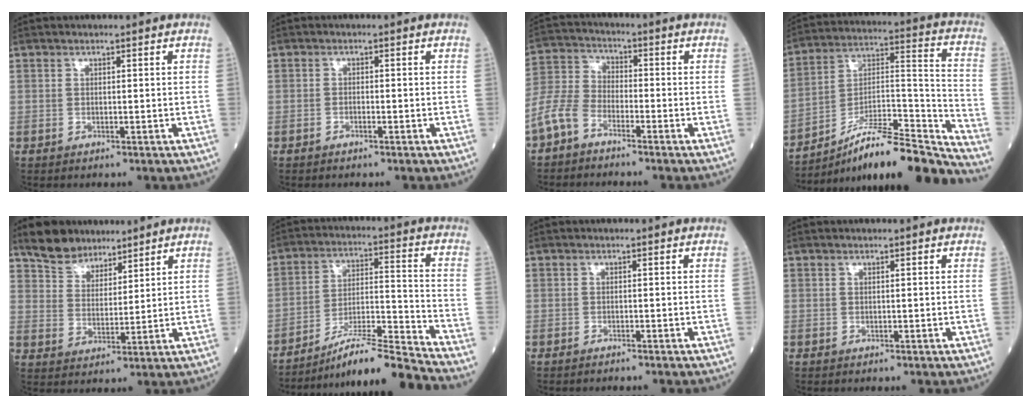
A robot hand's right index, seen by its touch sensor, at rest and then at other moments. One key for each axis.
{"total": 0.7, "fx": -0.6, "fy": 0.2, "fz": 0.3, "tx": -0.008, "ty": 0.001, "tz": -0.012}
{"total": 6.7, "fx": -4.6, "fy": 3.3, "fz": 3.6, "tx": -0.101, "ty": 0.002, "tz": -0.107}
{"total": 19.4, "fx": -17.1, "fy": -0.2, "fz": 9.2, "tx": -0.136, "ty": 0.032, "tz": -0.286}
{"total": 7.1, "fx": 5.9, "fy": 3.5, "fz": 1.5, "tx": -0.034, "ty": 0.017, "tz": 0.114}
{"total": 13.1, "fx": -11.9, "fy": -2.7, "fz": 4.8, "tx": -0.072, "ty": 0.012, "tz": -0.208}
{"total": 1.5, "fx": -1.3, "fy": -0.2, "fz": 0.6, "tx": -0.008, "ty": 0.002, "tz": -0.017}
{"total": 0.0}